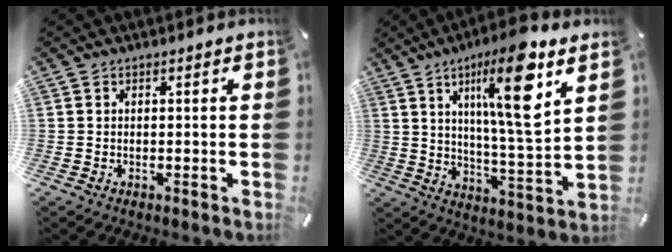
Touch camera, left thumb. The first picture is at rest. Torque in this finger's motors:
{"motor_torque": [2.51, 2.50, 1.39, -1.38, 0.35]}